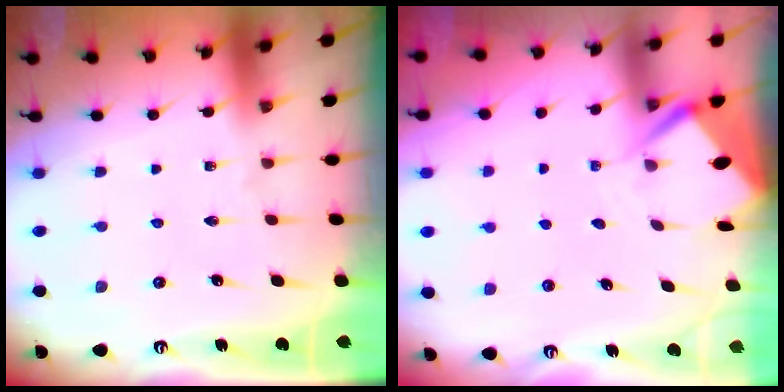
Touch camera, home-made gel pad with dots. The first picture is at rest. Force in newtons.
{"total": 3.5, "press": 3.5, "slide": 0.3}